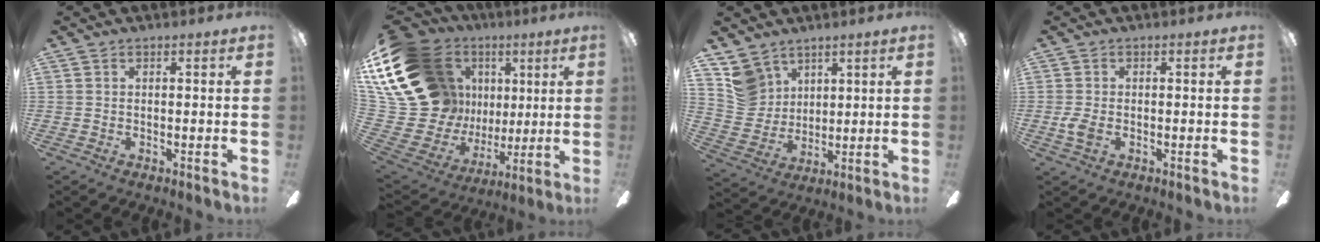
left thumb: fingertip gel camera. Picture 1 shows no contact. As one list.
[{"total": 25.8, "force": [9.3, 19.7, 13.8], "torque": [-0.282, -0.068, 0.225]}, {"total": 9.6, "force": [5.9, 7.2, 2.2], "torque": [-0.053, -0.025, 0.122]}, {"total": 3.3, "force": [-0.9, 1.9, 2.6], "torque": [-0.064, -0.004, -0.019]}]